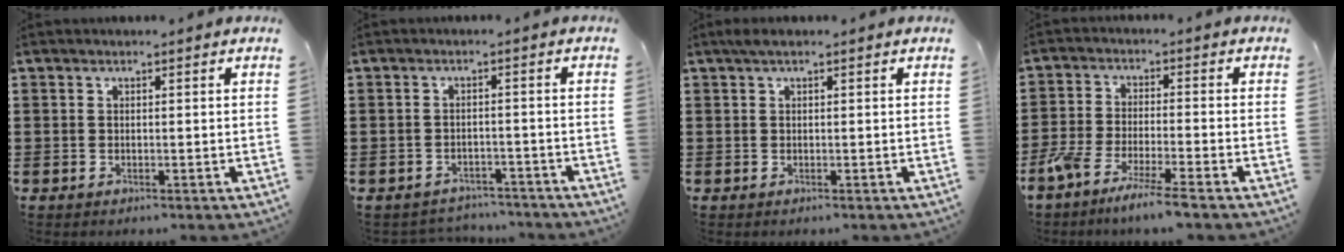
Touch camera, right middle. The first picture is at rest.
{"total": 2.3, "force": [-2.3, 0.5, -0.2], "torque": [-0.005, 0.001, -0.051]}
{"total": 0.8, "force": [0.3, 0.0, 0.7], "torque": [-0.015, 0.003, 0.006]}
{"total": 5.9, "force": [-5.2, -0.3, 2.9], "torque": [-0.066, -0.017, -0.101]}